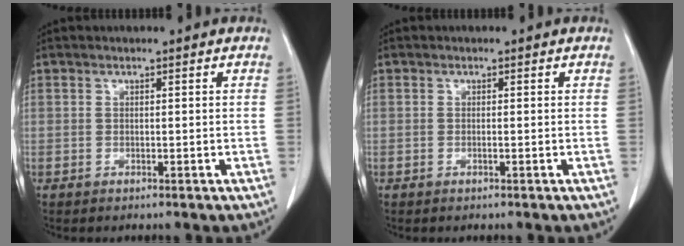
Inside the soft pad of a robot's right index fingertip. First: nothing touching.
{"total": 0.0}